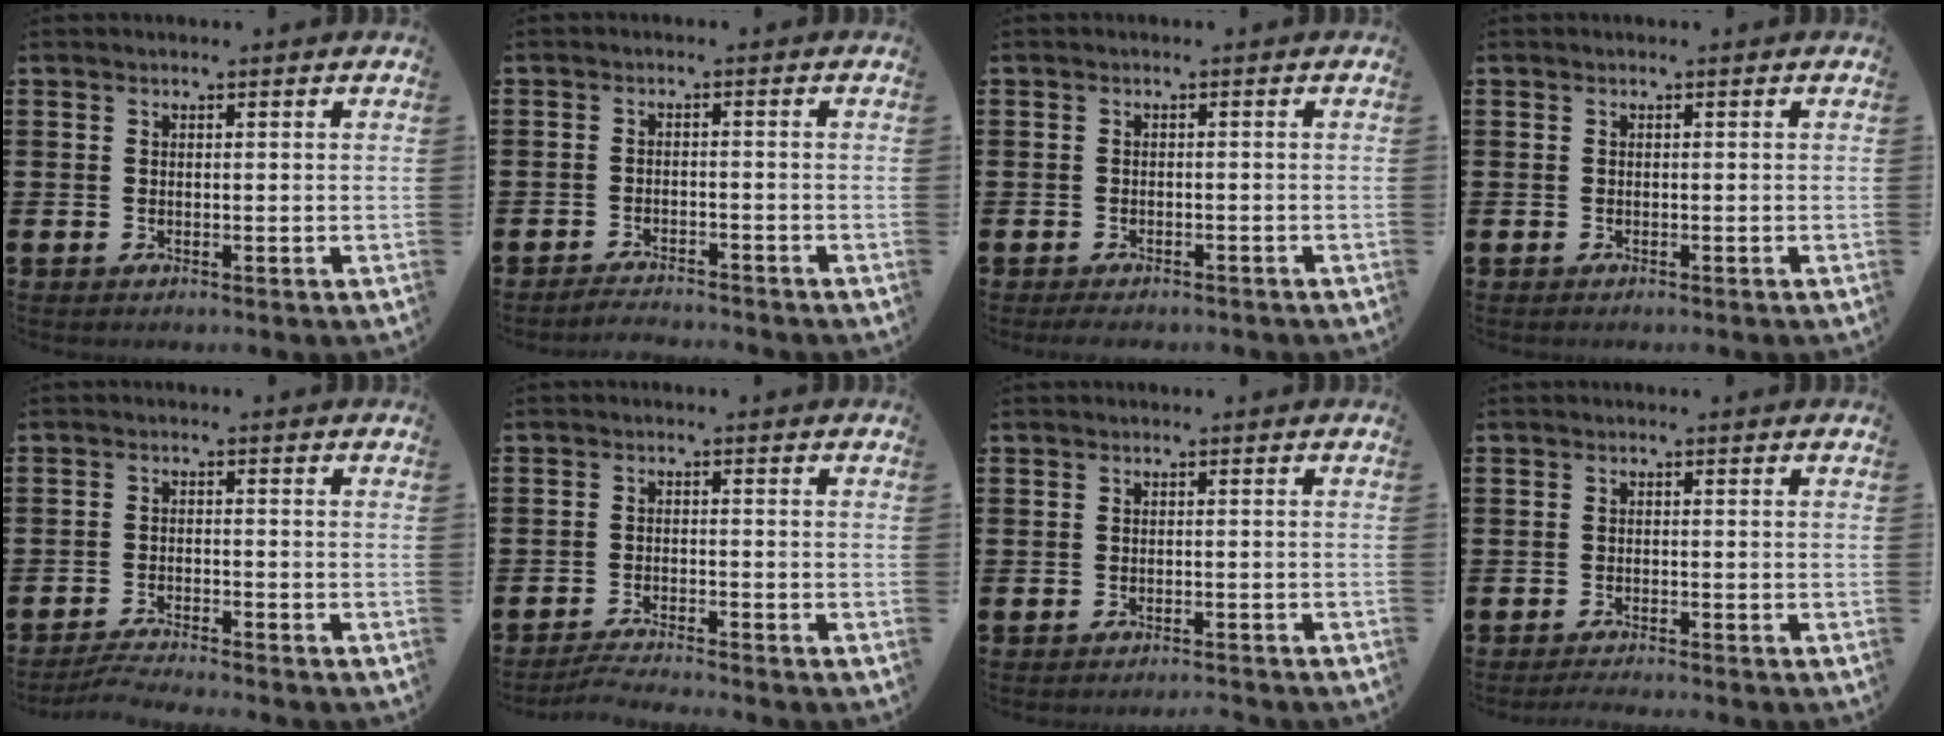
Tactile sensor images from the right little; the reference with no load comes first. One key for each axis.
{"total": 2.0, "fx": -2.0, "fy": -0.1, "fz": -0.1, "tx": -0.004, "ty": 0.004, "tz": -0.043}
{"total": 1.0, "fx": -1.0, "fy": 0.2, "fz": 0.3, "tx": -0.009, "ty": 0.000, "tz": -0.020}
{"total": 0.0}
{"total": 2.6, "fx": -2.5, "fy": -0.2, "fz": 0.6, "tx": -0.009, "ty": 0.004, "tz": -0.051}
{"total": 2.3, "fx": -2.3, "fy": -0.2, "fz": 0.5, "tx": -0.009, "ty": 0.005, "tz": -0.046}
{"total": 1.0, "fx": -1.0, "fy": -0.2, "fz": 0.1, "tx": 0.000, "ty": 0.001, "tz": -0.021}
{"total": 1.1, "fx": -1.1, "fy": -0.1, "fz": 0.3, "tx": -0.005, "ty": -0.001, "tz": -0.021}